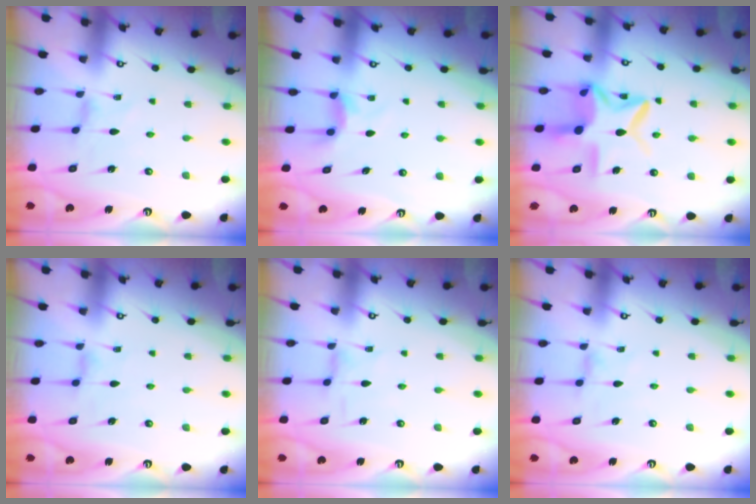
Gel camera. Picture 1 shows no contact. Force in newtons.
{"total": 4.1, "press": 4.1, "slide": 0.6}
{"total": 14.9, "press": 14.8, "slide": 1.1}
{"total": 2.1, "press": 2.0, "slide": 0.4}
{"total": 1.4, "press": 1.4, "slide": 0.3}
{"total": 0.8, "press": 0.8, "slide": 0.2}